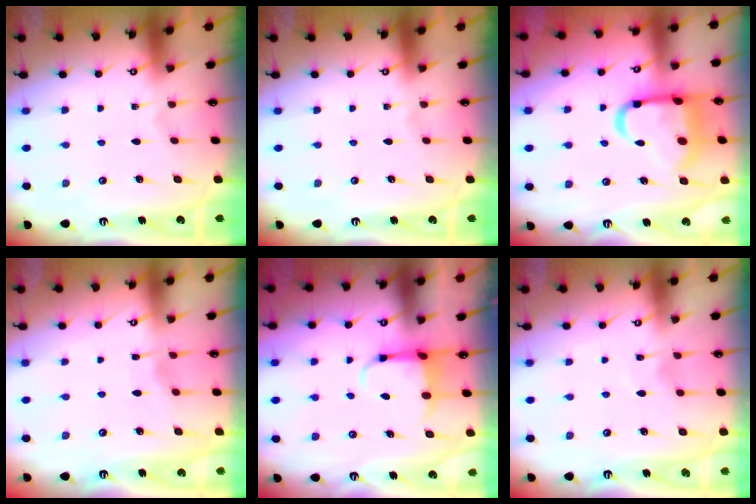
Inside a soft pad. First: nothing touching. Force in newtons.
{"total": 0.0}
{"total": 16.3, "press": 16.2, "slide": 1.9}
{"total": 2.8, "press": 2.8, "slide": 0.4}
{"total": 3.9, "press": 3.7, "slide": 1.0}
{"total": 3.5, "press": 3.4, "slide": 0.5}